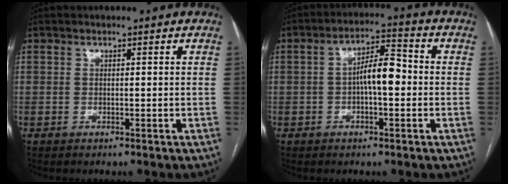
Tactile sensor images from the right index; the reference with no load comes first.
{"total": 6.7, "force": [-0.6, 2.0, 6.4], "torque": [-0.109, 0.023, -0.013]}